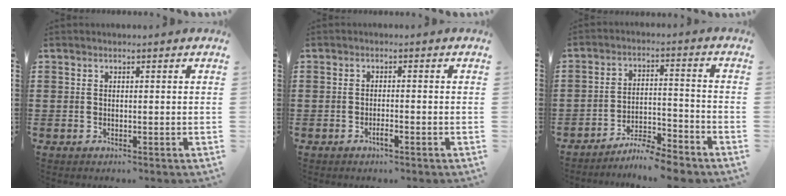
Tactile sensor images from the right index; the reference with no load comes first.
{"total": 1.7, "force": [-1.1, 0.1, 1.3], "torque": [-0.024, -0.005, -0.018]}
{"total": 5.8, "force": [-5.6, 0.1, 1.6], "torque": [-0.036, 0.002, -0.112]}